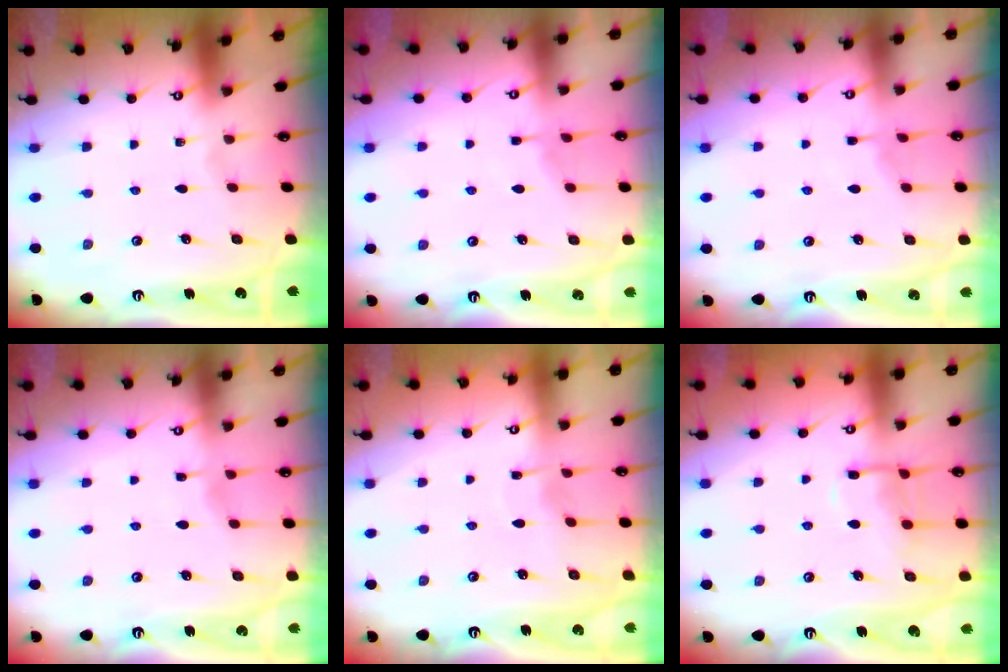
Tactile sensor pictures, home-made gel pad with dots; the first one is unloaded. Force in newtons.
{"total": 3.0, "press": 2.9, "slide": 0.5}
{"total": 3.0, "press": 2.9, "slide": 0.5}
{"total": 2.8, "press": 2.8, "slide": 0.3}
{"total": 1.8, "press": 1.7, "slide": 0.3}
{"total": 10.6, "press": 10.5, "slide": 1.1}